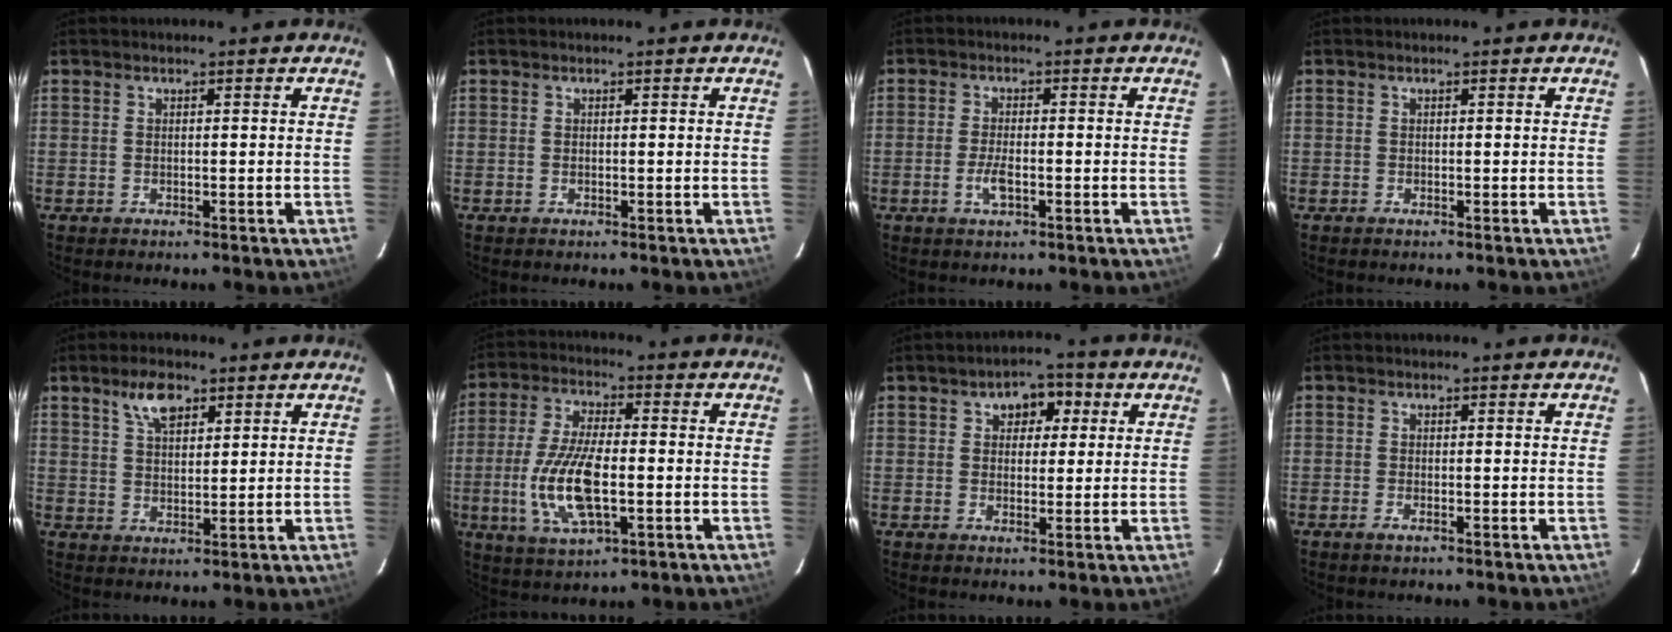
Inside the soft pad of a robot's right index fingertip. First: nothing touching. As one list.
[{"total": 0.0}, {"total": 3.6, "force": [-1.4, 1.2, 3.1], "torque": [-0.068, -0.002, -0.028]}, {"total": 0.0}, {"total": 5.7, "force": [3.5, 2.6, 3.6], "torque": [-0.064, 0.009, 0.066]}, {"total": 13.3, "force": [-2.6, 4.8, 12.1], "torque": [-0.253, -0.007, -0.047]}, {"total": 5.5, "force": [2.0, 3.9, 3.2], "torque": [-0.040, 0.021, 0.030]}, {"total": 1.1, "force": [-0.7, 0.3, 0.7], "torque": [-0.016, -0.002, -0.014]}]